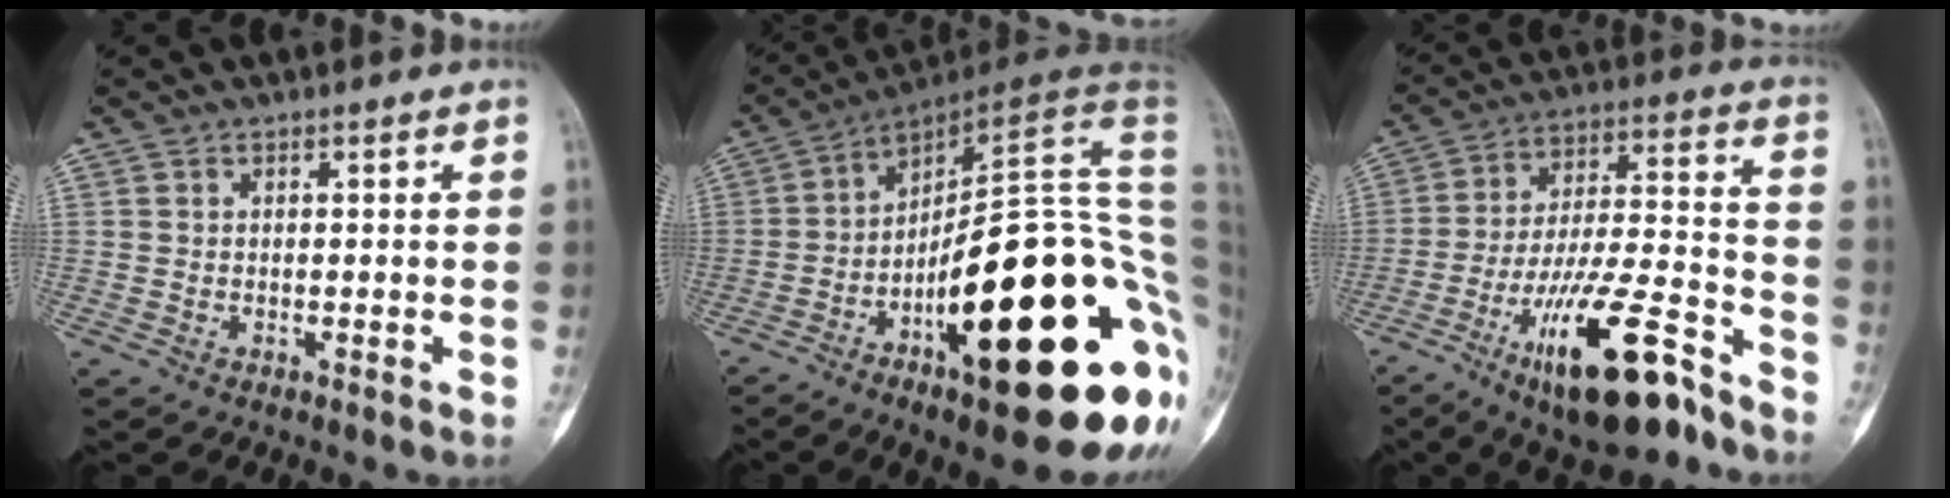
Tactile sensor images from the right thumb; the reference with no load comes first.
{"total": 35.6, "force": [-9.0, 10.1, 32.9], "torque": [-0.373, 0.051, -0.128]}
{"total": 20.4, "force": [-12.2, 5.9, 15.2], "torque": [-0.264, 0.070, -0.205]}